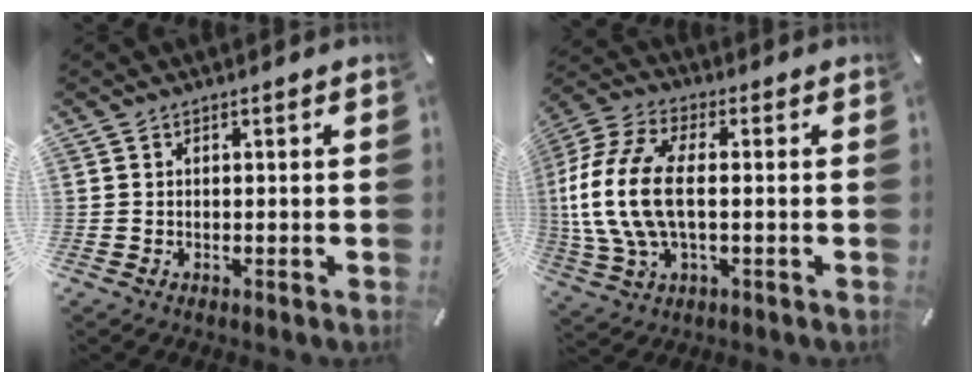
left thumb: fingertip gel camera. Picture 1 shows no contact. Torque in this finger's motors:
{"motor_torque": [0.18, 1.48, 1.66, -1.11, 0.87]}